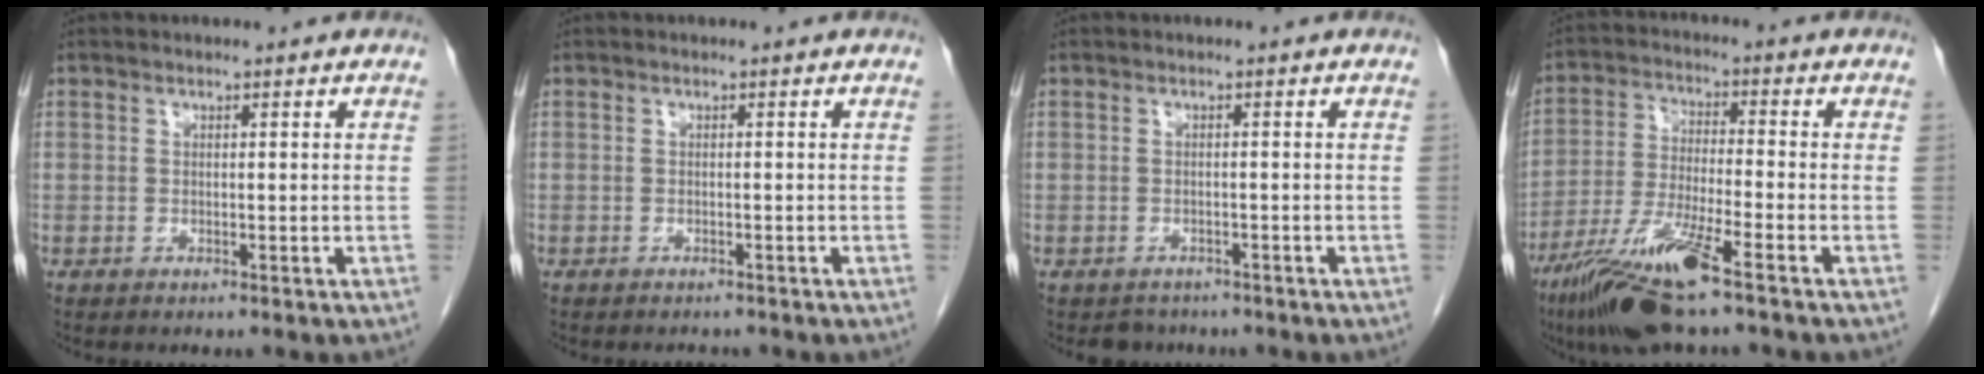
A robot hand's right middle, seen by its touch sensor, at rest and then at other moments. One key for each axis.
{"total": 2.0, "fx": -1.9, "fy": 0.7, "fz": 0.5, "tx": -0.014, "ty": -0.005, "tz": -0.022}
{"total": 2.3, "fx": -2.0, "fy": 1.2, "fz": -0.3, "tx": -0.006, "ty": -0.001, "tz": -0.029}
{"total": 11.8, "fx": -7.4, "fy": 0.3, "fz": 9.2, "tx": -0.187, "ty": -0.030, "tz": -0.138}